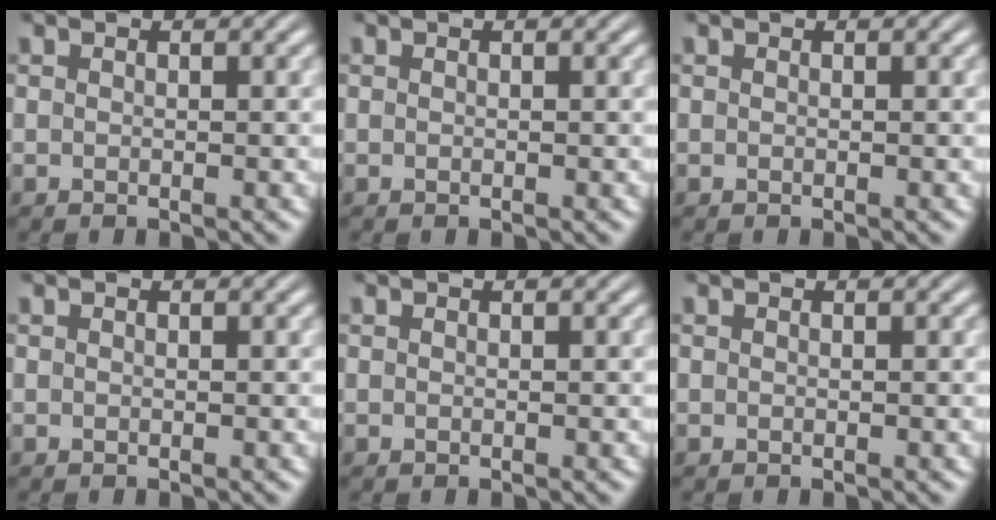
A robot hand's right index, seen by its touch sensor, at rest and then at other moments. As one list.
[{"total": 0.0}, {"total": 0.0}, {"total": 0.0}, {"total": 0.0}, {"total": 0.0}]